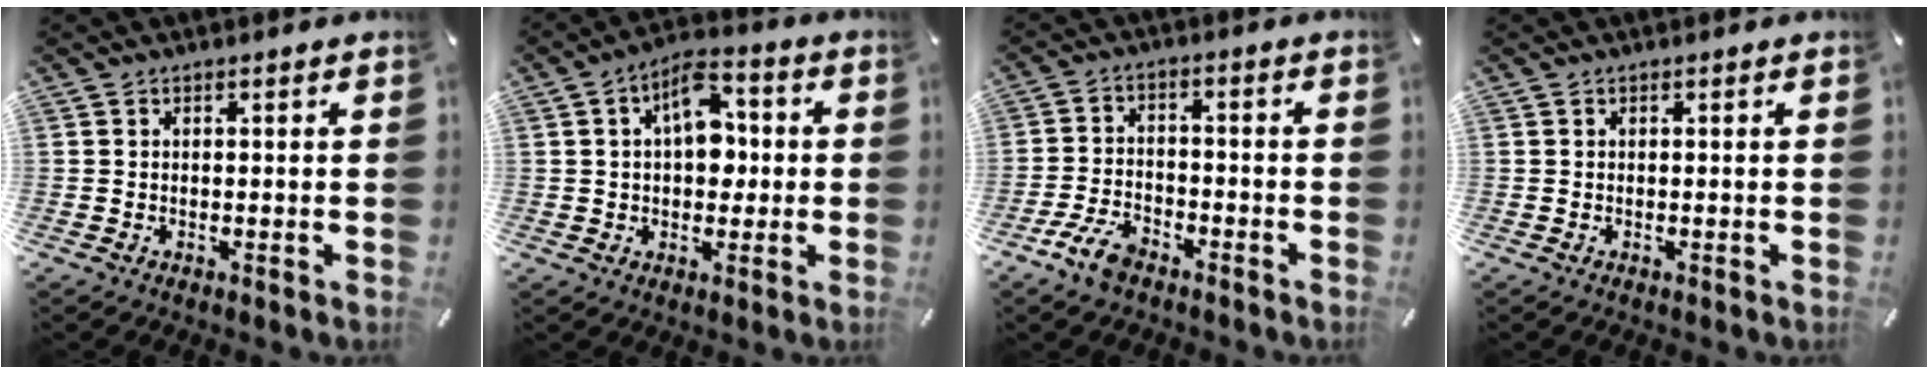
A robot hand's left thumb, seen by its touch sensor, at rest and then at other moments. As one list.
[{"total": 10.3, "force": [1.8, 6.8, 7.5], "torque": [-0.120, 0.004, 0.031]}, {"total": 7.1, "force": [-5.0, 3.4, 3.7], "torque": [-0.086, 0.019, -0.095]}, {"total": 0.0}]